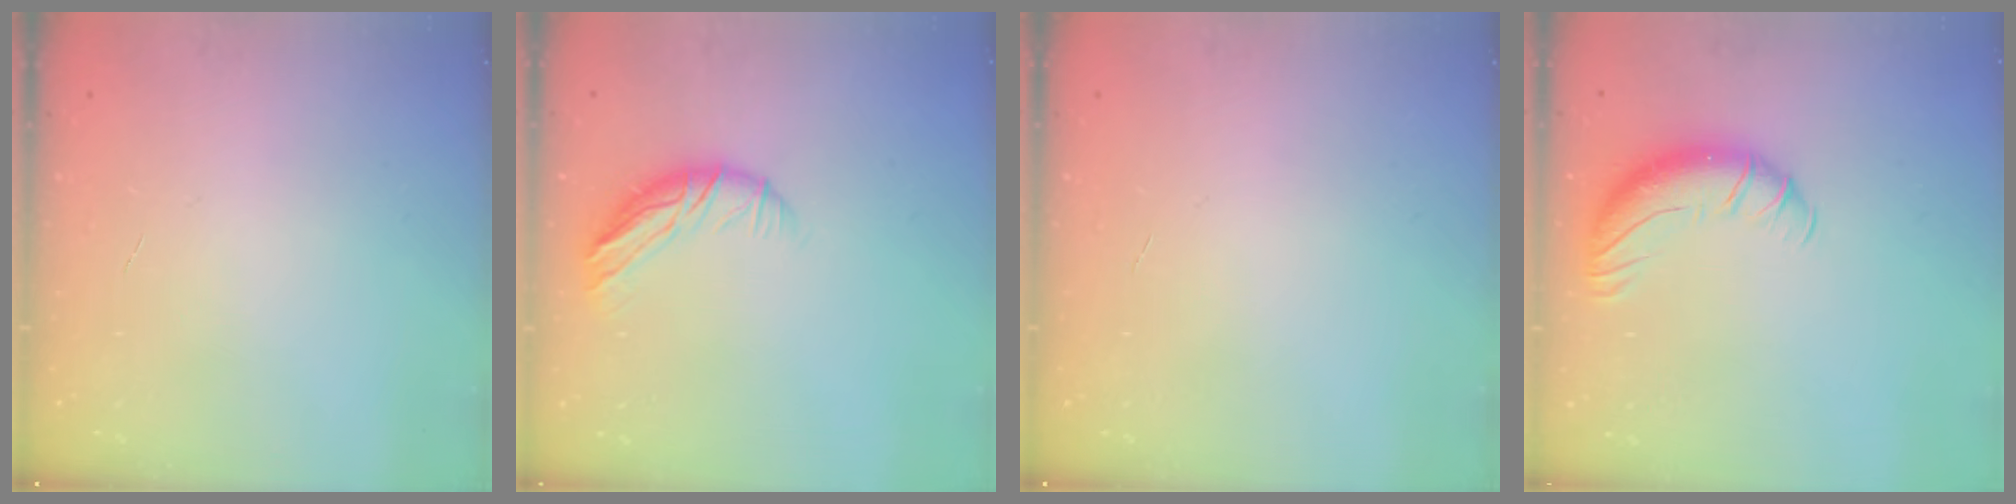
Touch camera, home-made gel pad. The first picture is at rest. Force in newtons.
{"total": 9.6, "press": 9.5, "slide": 1.1}
{"total": 0.0}
{"total": 10.8, "press": 10.7, "slide": 1.8}